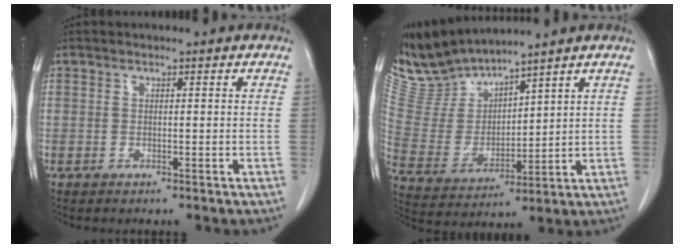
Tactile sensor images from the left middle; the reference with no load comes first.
{"total": 8.9, "force": [8.8, 0.2, 1.0], "torque": [-0.050, -0.002, 0.201]}